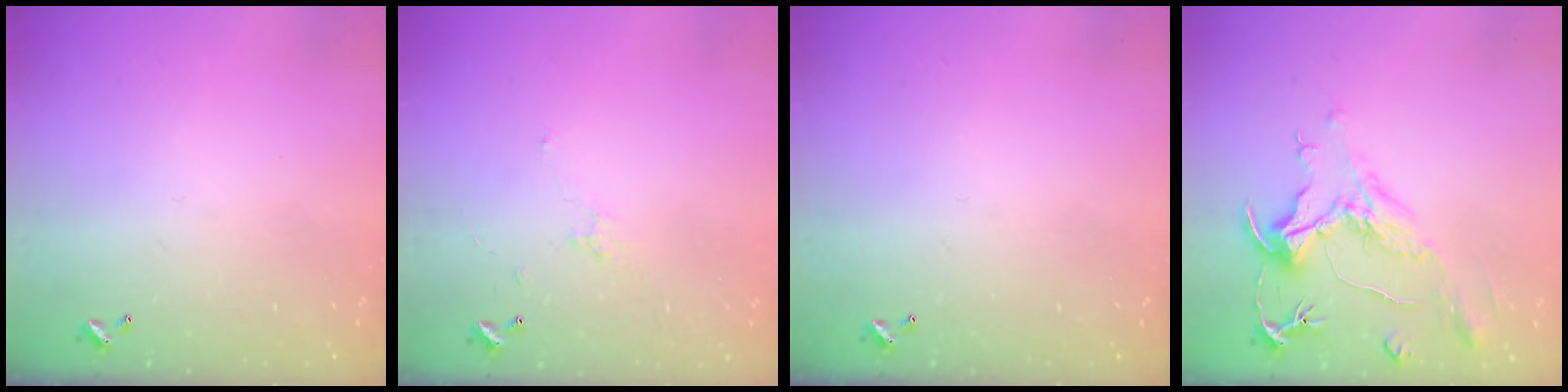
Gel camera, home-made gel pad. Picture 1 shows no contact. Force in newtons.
{"total": 1.3, "press": 1.3, "slide": 0.3}
{"total": 0.0}
{"total": 2.1, "press": 1.7, "slide": 1.3}